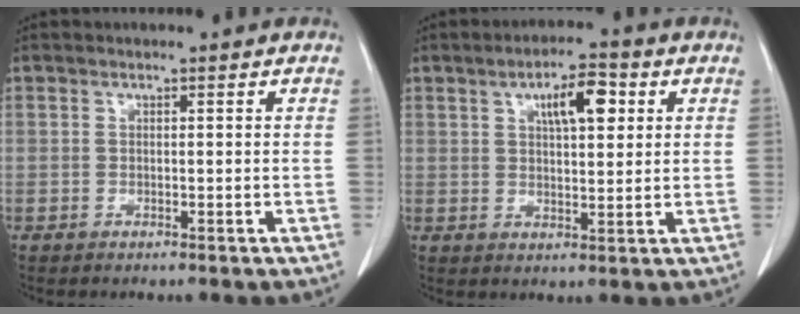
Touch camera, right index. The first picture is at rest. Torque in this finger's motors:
{"motor_torque": [0.87, 0.34, 0.31, 0.10]}